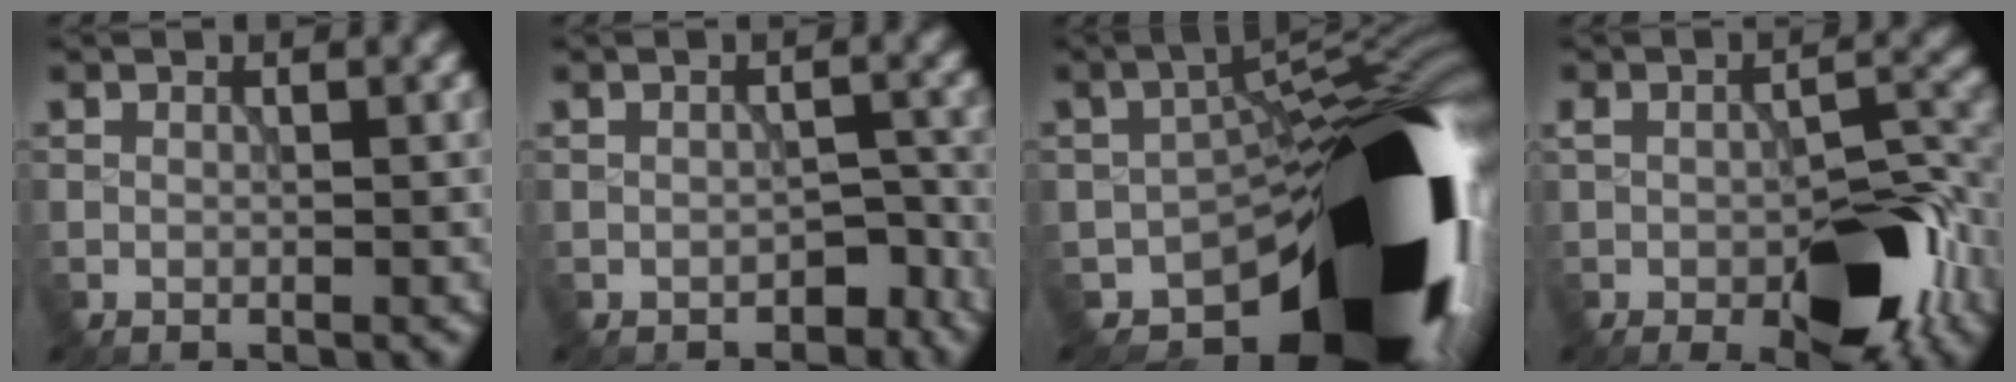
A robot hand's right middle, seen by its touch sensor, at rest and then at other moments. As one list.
[{"total": 2.6, "force": [-1.7, 1.5, 1.3], "torque": [-0.011, -0.005, -0.019]}, {"total": 22.7, "force": [-11.7, 9.6, 16.8], "torque": [-0.186, -0.035, -0.155]}, {"total": 10.1, "force": [-3.8, 5.0, 7.9], "torque": [-0.131, -0.010, -0.053]}]